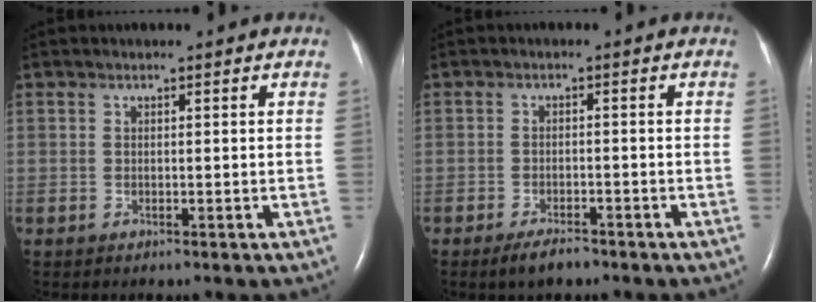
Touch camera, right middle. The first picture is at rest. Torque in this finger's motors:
{"motor_torque": [0.19, -0.19, 0.02, 0.02]}